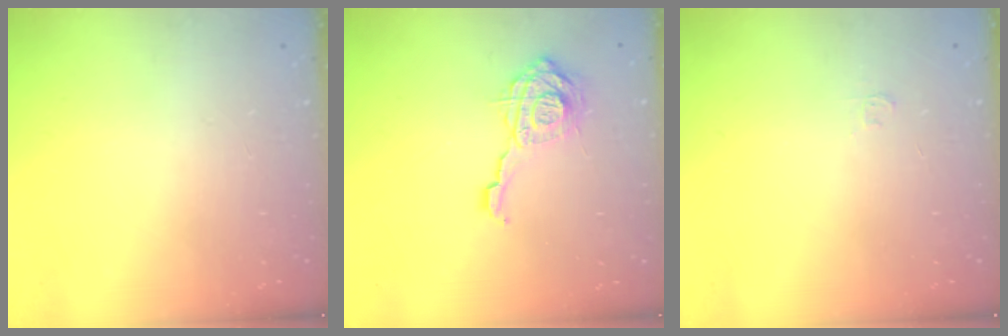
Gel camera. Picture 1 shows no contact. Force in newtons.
{"total": 13.5, "press": 13.4, "slide": 1.9}
{"total": 2.8, "press": 2.8, "slide": 0.4}